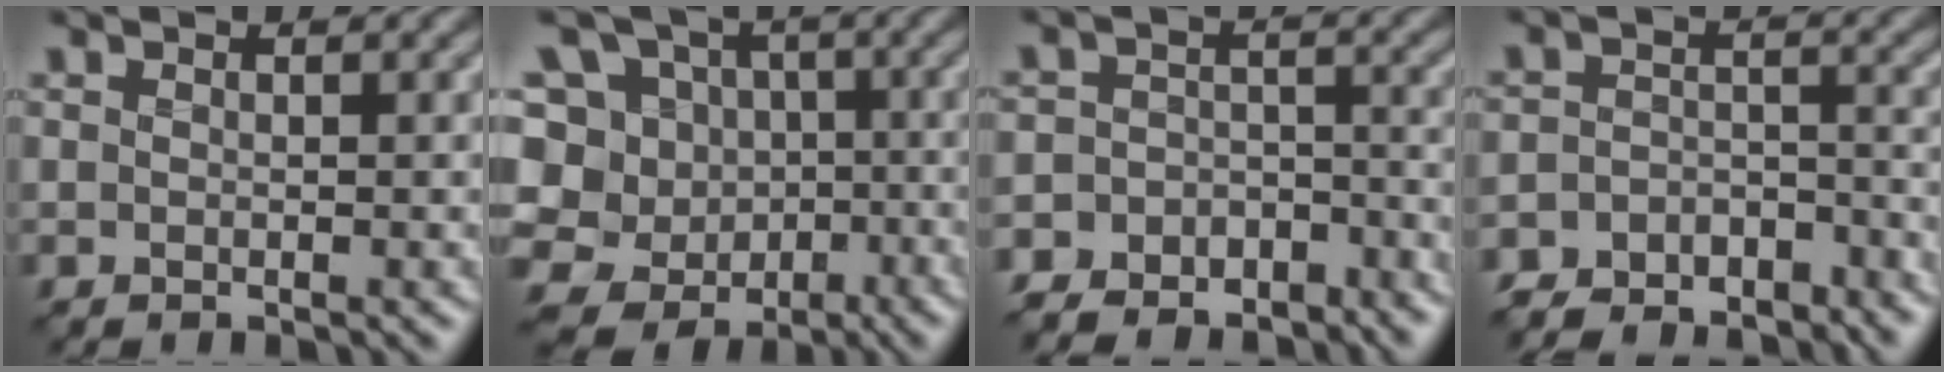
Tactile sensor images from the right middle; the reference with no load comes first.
{"total": 13.4, "force": [-3.2, 12.3, 4.5], "torque": [-0.119, 0.031, -0.068]}
{"total": 9.0, "force": [-7.8, 4.2, 1.1], "torque": [-0.012, 0.001, -0.114]}
{"total": 7.9, "force": [-7.2, 2.8, 1.6], "torque": [-0.034, -0.006, -0.114]}